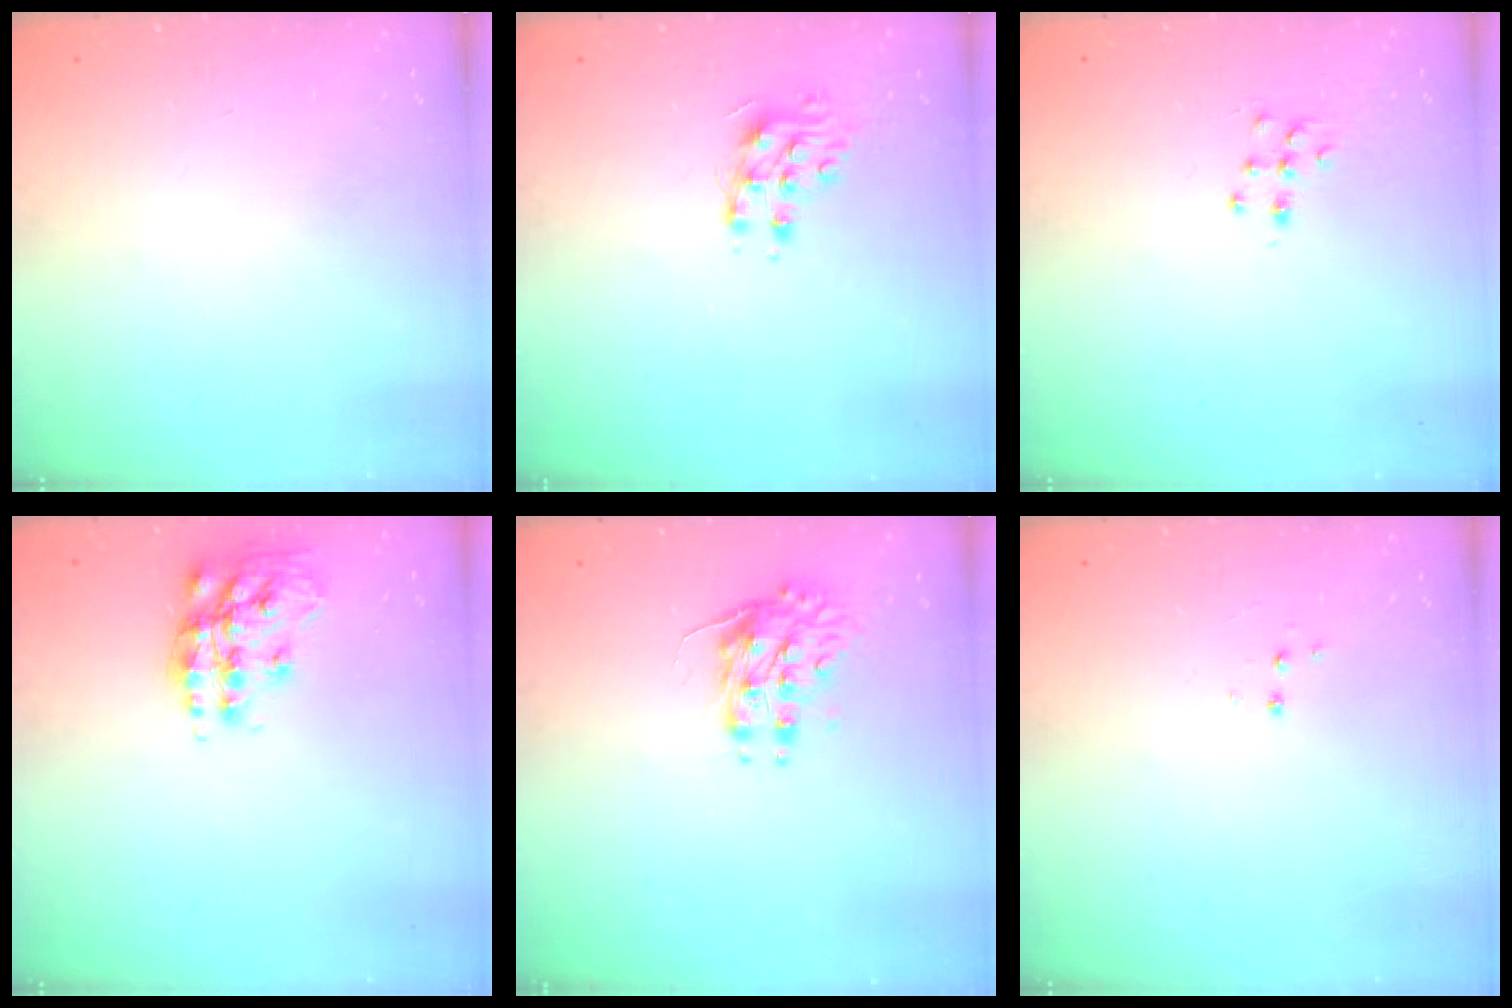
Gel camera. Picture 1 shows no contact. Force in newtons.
{"total": 8.4, "press": 8.4, "slide": 0.2}
{"total": 7.2, "press": 7.2, "slide": 0.5}
{"total": 14.5, "press": 14.5, "slide": 1.0}
{"total": 8.4, "press": 8.4, "slide": 0.3}
{"total": 3.5, "press": 3.4, "slide": 0.5}